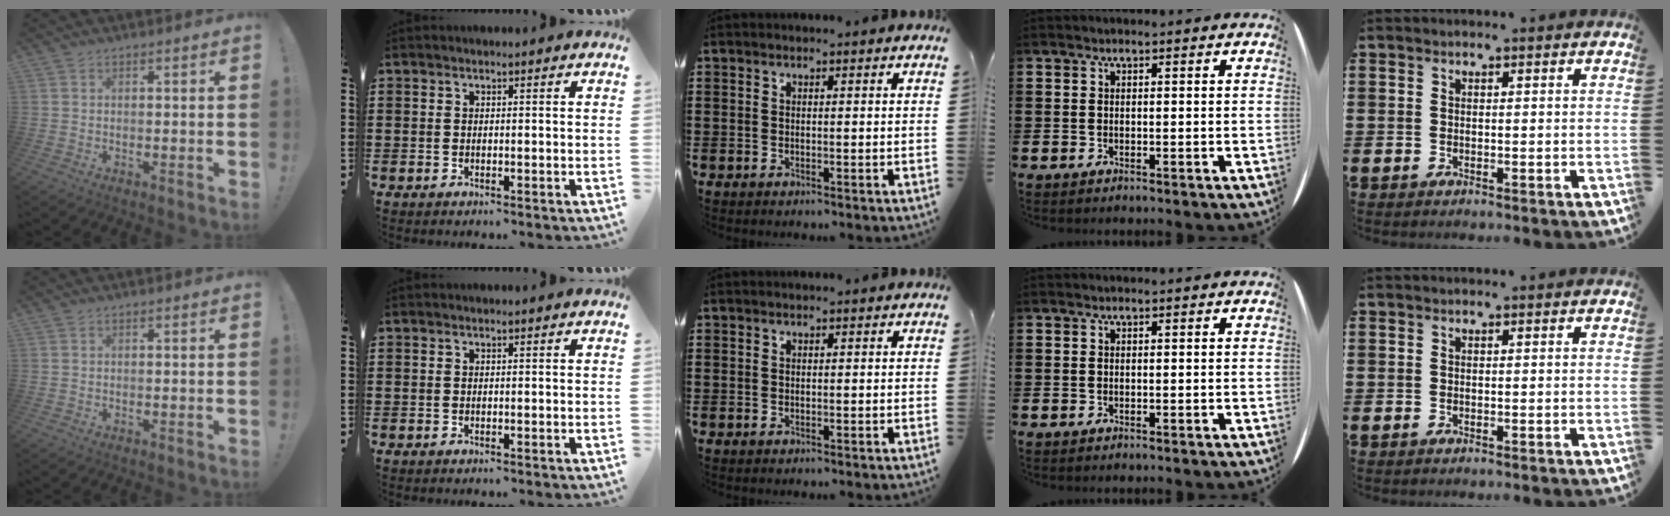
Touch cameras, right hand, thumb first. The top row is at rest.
{}